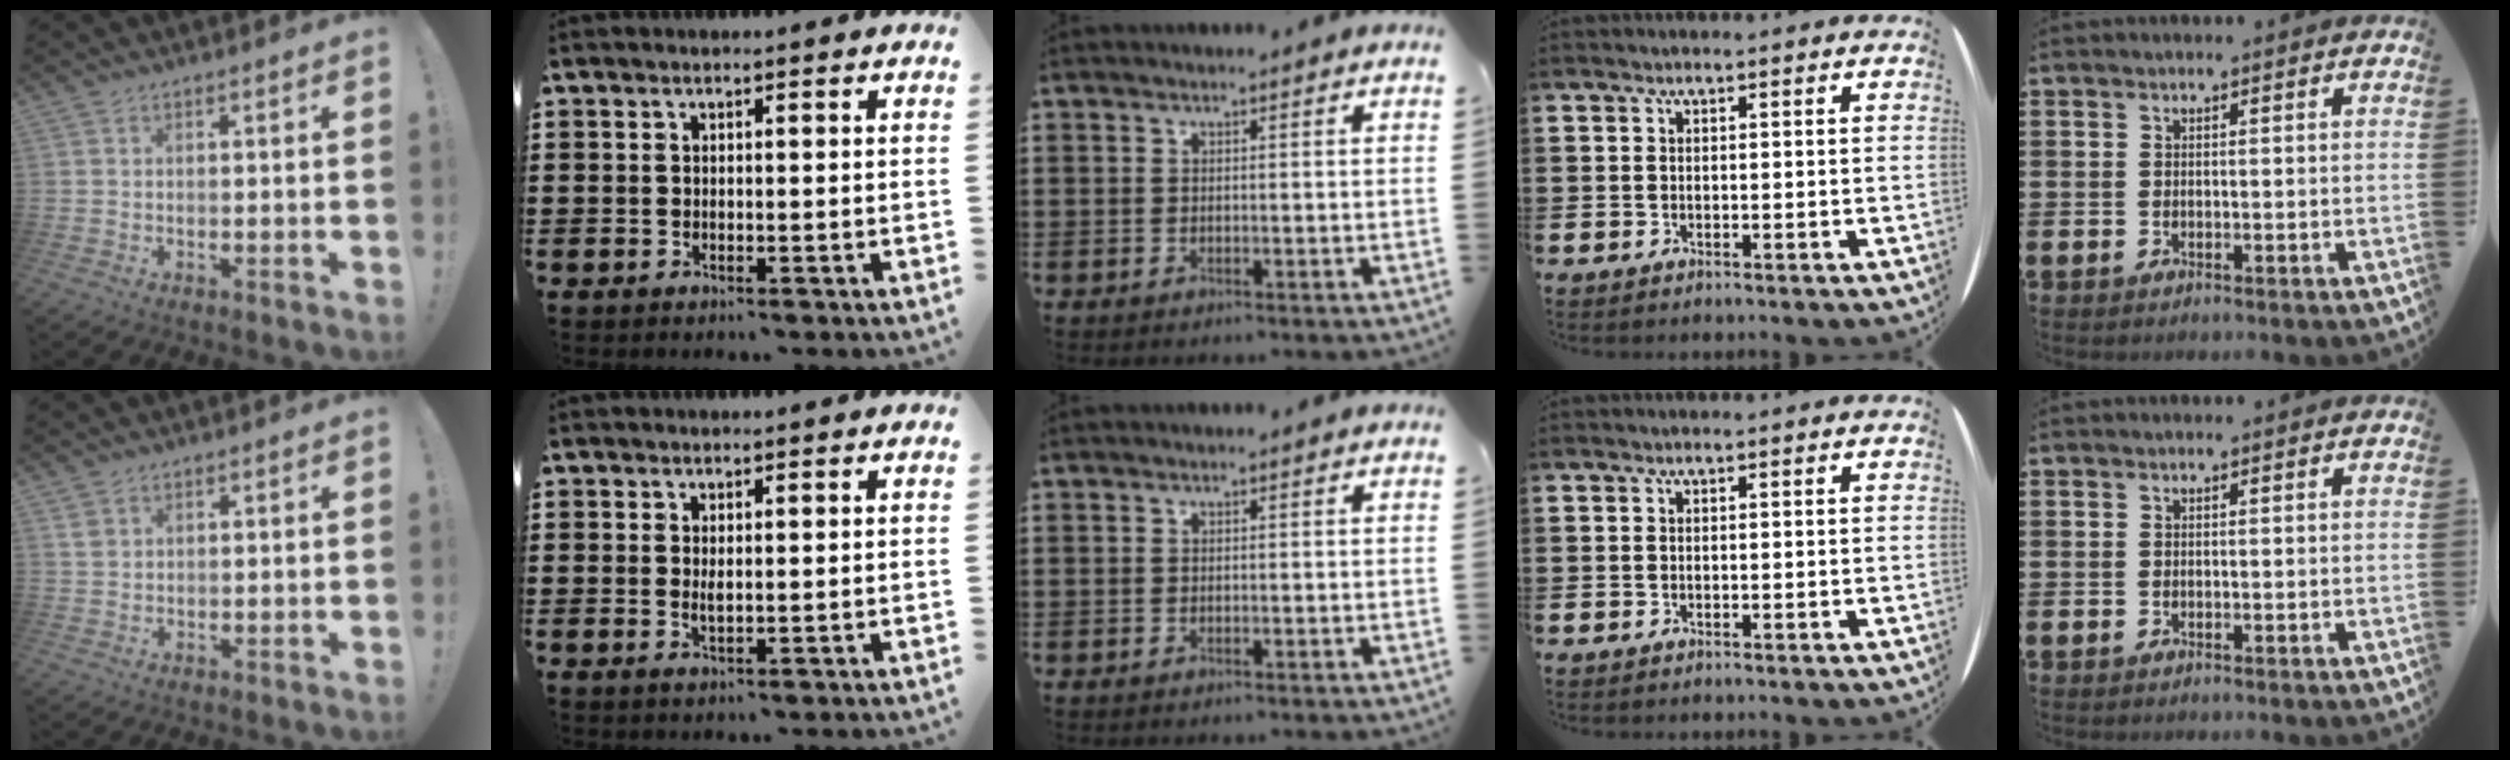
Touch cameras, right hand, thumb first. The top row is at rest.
{"thumb": {"total": 2.3, "force": [1.3, 1.6, 1.0], "torque": [-0.013, -0.003, 0.025]}, "index": {"total": 1.3, "force": [0.2, 0.2, 1.2], "torque": [-0.025, -0.001, 0.004]}}